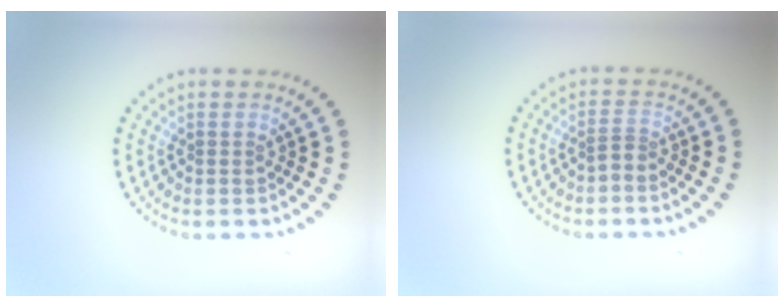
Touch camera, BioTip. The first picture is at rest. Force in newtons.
{"total": 1.0, "press": 0.6, "slide": 0.8}